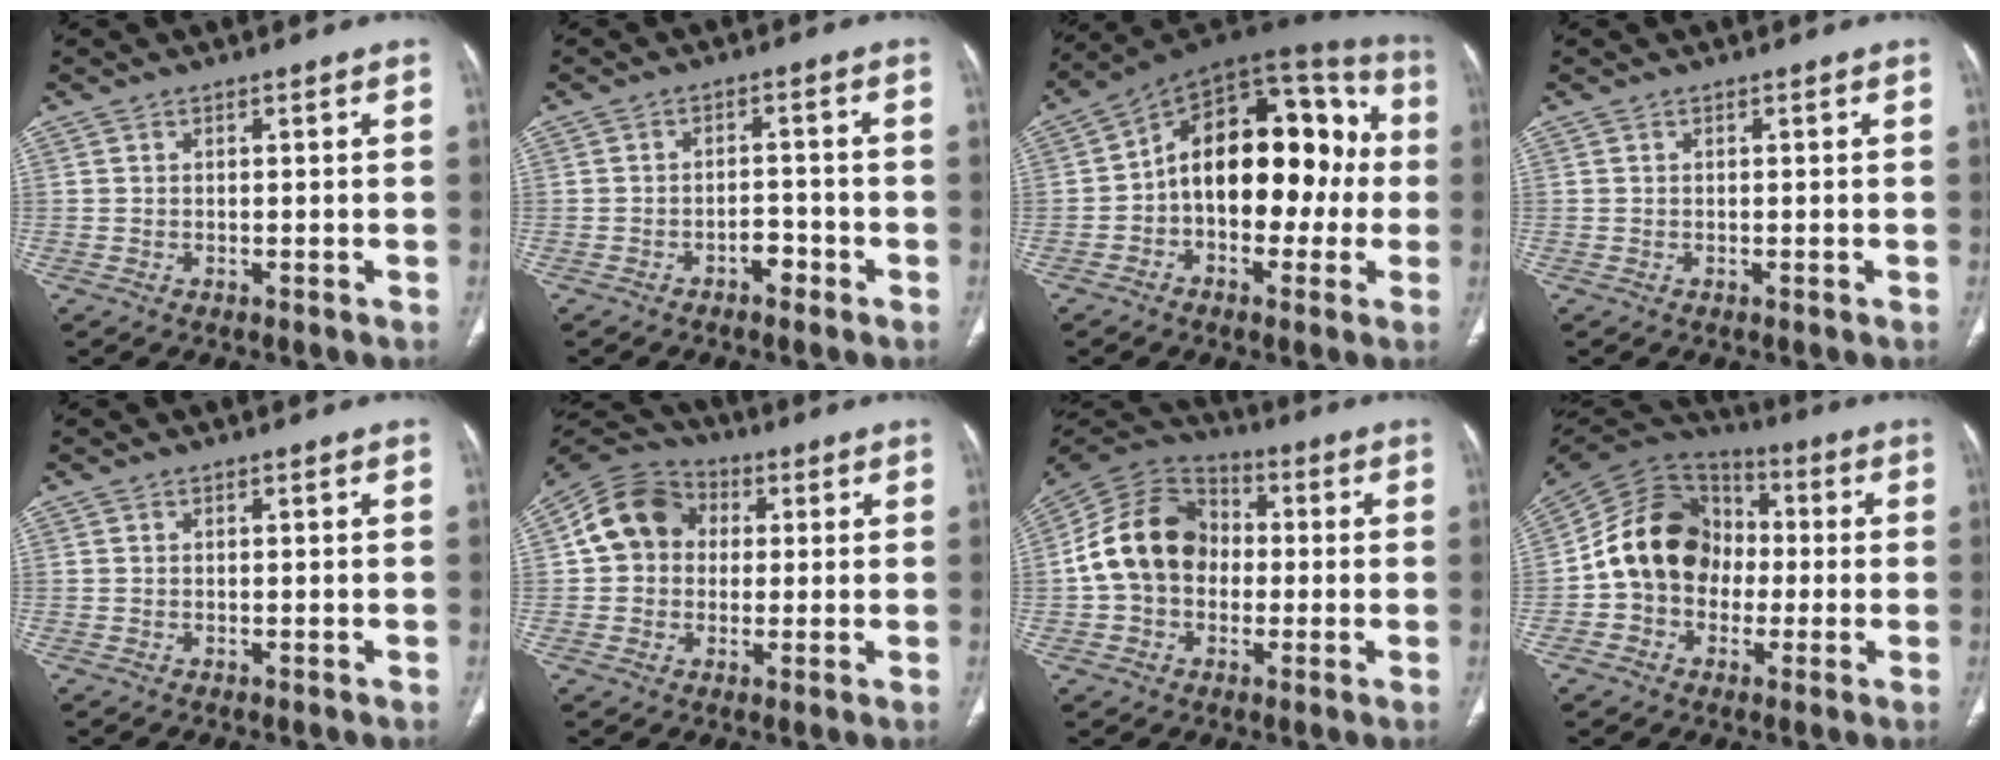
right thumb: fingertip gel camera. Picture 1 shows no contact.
{"total": 3.2, "force": [-2.0, 1.8, 1.7], "torque": [-0.015, 0.019, -0.028]}
{"total": 20.8, "force": [-0.8, 12.7, 16.5], "torque": [-0.203, 0.059, -0.023]}
{"total": 0.0}
{"total": 0.0}
{"total": 11.3, "force": [1.6, 9.7, 5.6], "torque": [-0.083, 0.022, 0.015]}
{"total": 15.2, "force": [-0.4, 12.0, 9.3], "torque": [-0.154, 0.038, -0.019]}
{"total": 16.3, "force": [-1.0, 13.2, 9.5], "torque": [-0.138, 0.035, -0.030]}